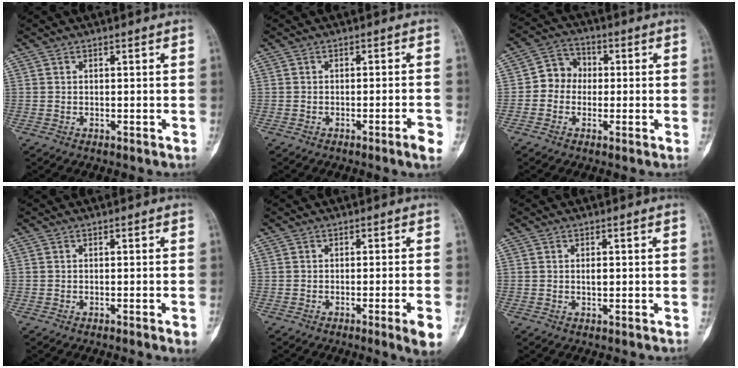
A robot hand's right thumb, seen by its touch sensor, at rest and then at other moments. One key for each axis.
{"total": 3.2, "fx": -1.6, "fy": 0.0, "fz": 2.8, "tx": -0.043, "ty": 0.005, "tz": -0.024}
{"total": 6.1, "fx": -0.5, "fy": 5.5, "fz": 2.7, "tx": -0.015, "ty": 0.020, "tz": -0.026}
{"total": 2.1, "fx": -1.0, "fy": 0.1, "fz": 1.8, "tx": -0.027, "ty": 0.000, "tz": -0.012}
{"total": 5.1, "fx": -2.2, "fy": -0.1, "fz": 4.5, "tx": -0.066, "ty": -0.004, "tz": -0.032}
{"total": 1.3, "fx": 0.1, "fy": 0.7, "fz": 1.1, "tx": -0.019, "ty": 0.000, "tz": 0.002}